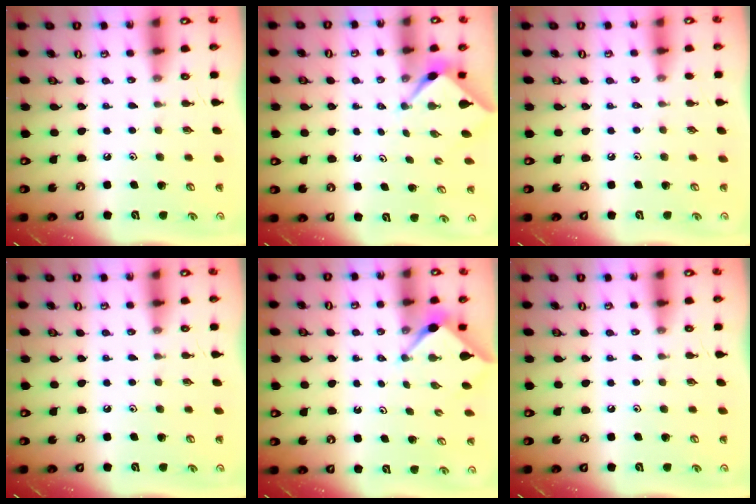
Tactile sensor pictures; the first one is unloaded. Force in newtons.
{"total": 2.4, "press": 2.4, "slide": 0.1}
{"total": 1.2, "press": 1.1, "slide": 0.3}
{"total": 0.0}
{"total": 2.9, "press": 2.9, "slide": 0.3}
{"total": 0.0}